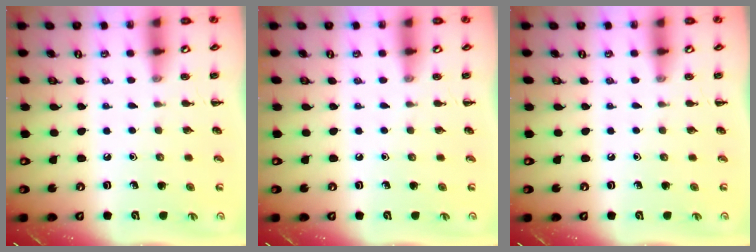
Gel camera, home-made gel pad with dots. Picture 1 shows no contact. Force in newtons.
{"total": 0.0}
{"total": 0.0}